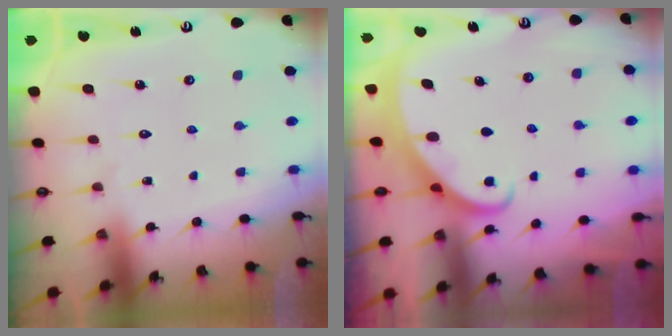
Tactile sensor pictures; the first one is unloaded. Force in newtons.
{"total": 2.2, "press": 2.2, "slide": 0.2}